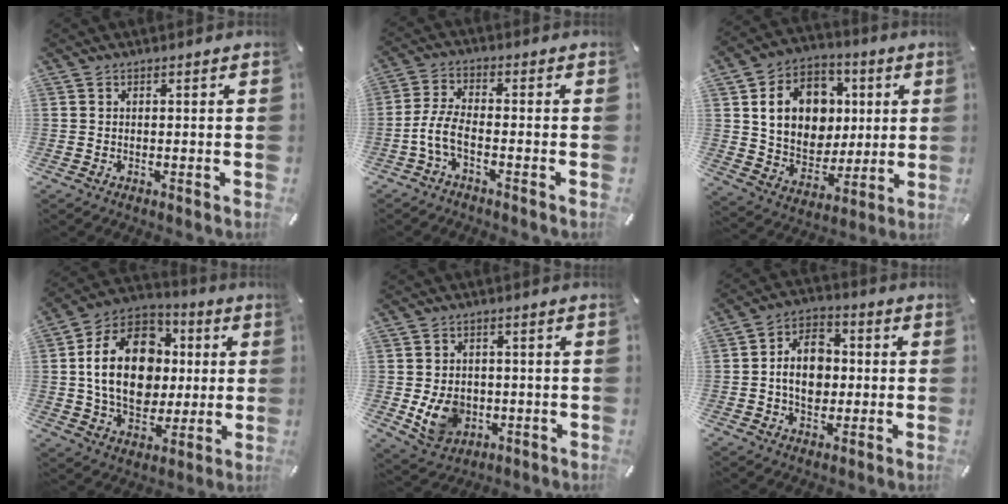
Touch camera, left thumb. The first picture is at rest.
{"total": 6.3, "force": [-2.8, 2.3, 5.1], "torque": [-0.118, -0.004, -0.055]}
{"total": 15.7, "force": [3.8, 13.3, 7.4], "torque": [-0.123, -0.003, 0.080]}
{"total": 20.4, "force": [1.3, 15.6, 13.1], "torque": [-0.255, 0.012, 0.024]}
{"total": 8.9, "force": [-1.3, 7.5, 4.7], "torque": [-0.093, 0.006, -0.021]}
{"total": 10.4, "force": [-0.6, 8.0, 6.7], "torque": [-0.122, 0.012, -0.012]}